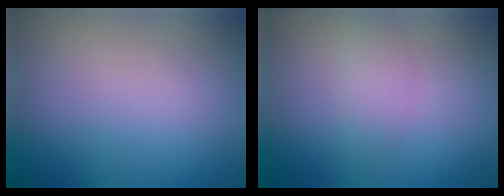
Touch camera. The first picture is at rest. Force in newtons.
{"total": 1.7, "press": 1.7, "slide": 0.1}